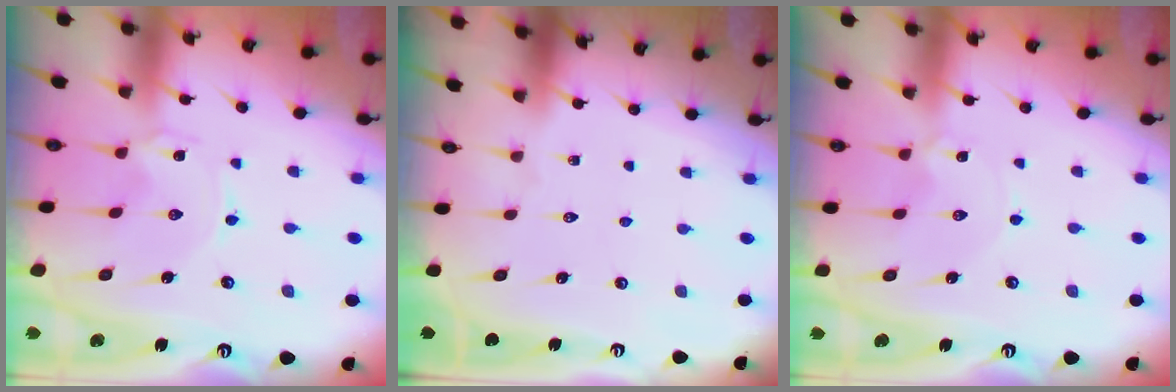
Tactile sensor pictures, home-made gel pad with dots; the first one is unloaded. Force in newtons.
{"total": 0.0}
{"total": 0.0}